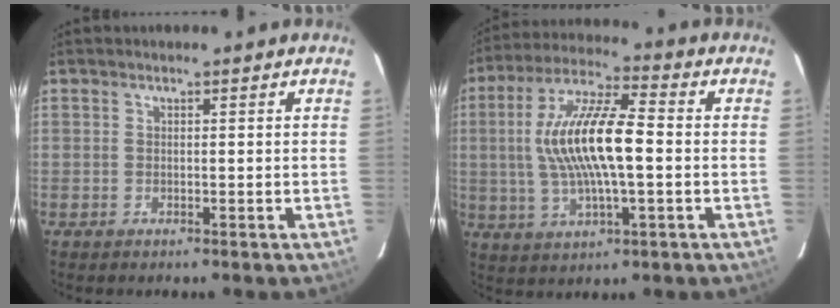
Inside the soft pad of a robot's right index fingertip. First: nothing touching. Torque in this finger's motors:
{"motor_torque": [1.56, 0.21, 1.05, 0.21]}